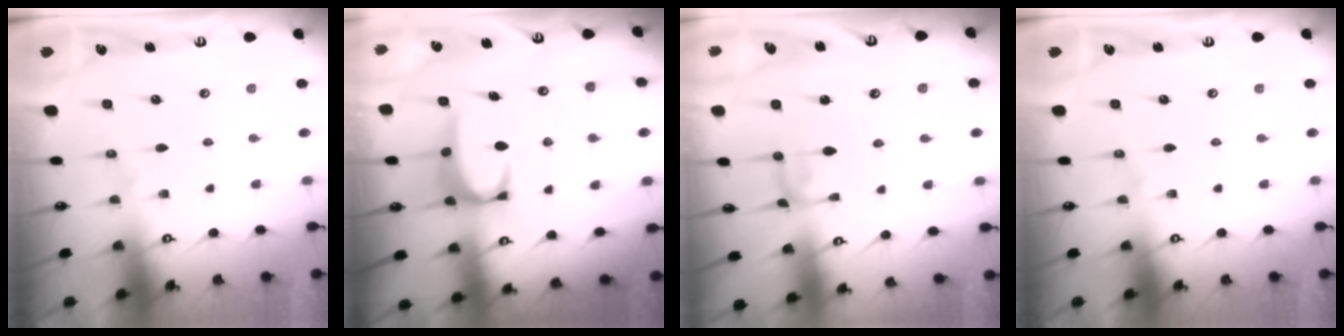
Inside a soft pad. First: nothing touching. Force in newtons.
{"total": 3.1, "press": 3.1, "slide": 0.4}
{"total": 2.0, "press": 2.0, "slide": 0.1}
{"total": 0.0}